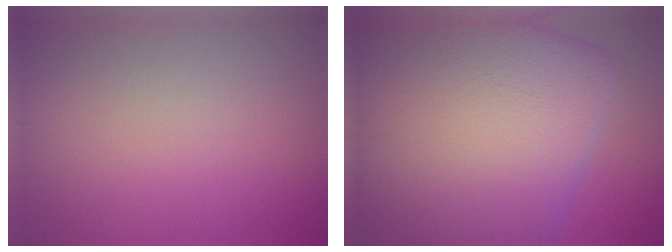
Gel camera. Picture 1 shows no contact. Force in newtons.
{"total": 19.1, "press": 19.1, "slide": 1.1}